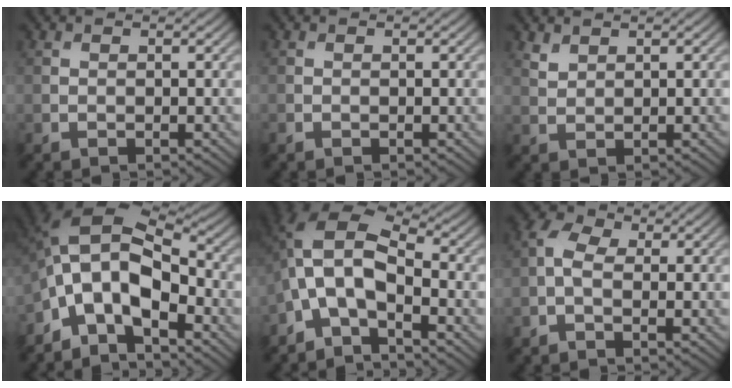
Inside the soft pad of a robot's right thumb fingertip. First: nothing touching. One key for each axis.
{"total": 0.0}
{"total": 1.7, "fx": 1.4, "fy": 0.7, "fz": 0.6, "tx": -0.022, "ty": -0.001, "tz": 0.036}
{"total": 11.6, "fx": -4.1, "fy": 6.0, "fz": 9.0, "tx": -0.179, "ty": 0.003, "tz": -0.092}
{"total": 8.5, "fx": -2.8, "fy": 4.2, "fz": 6.9, "tx": -0.142, "ty": 0.009, "tz": -0.071}
{"total": 3.6, "fx": -0.2, "fy": 2.2, "fz": 2.9, "tx": -0.067, "ty": 0.008, "tz": -0.017}